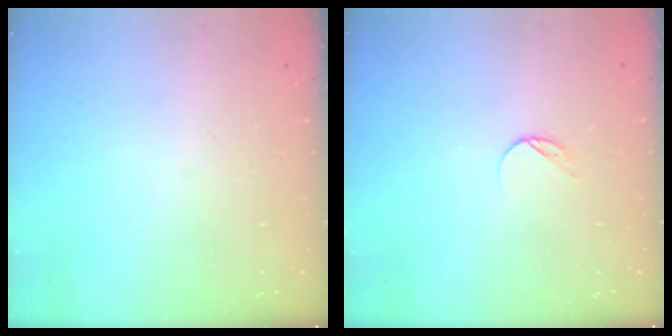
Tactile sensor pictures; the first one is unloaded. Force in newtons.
{"total": 4.8, "press": 4.8, "slide": 0.5}